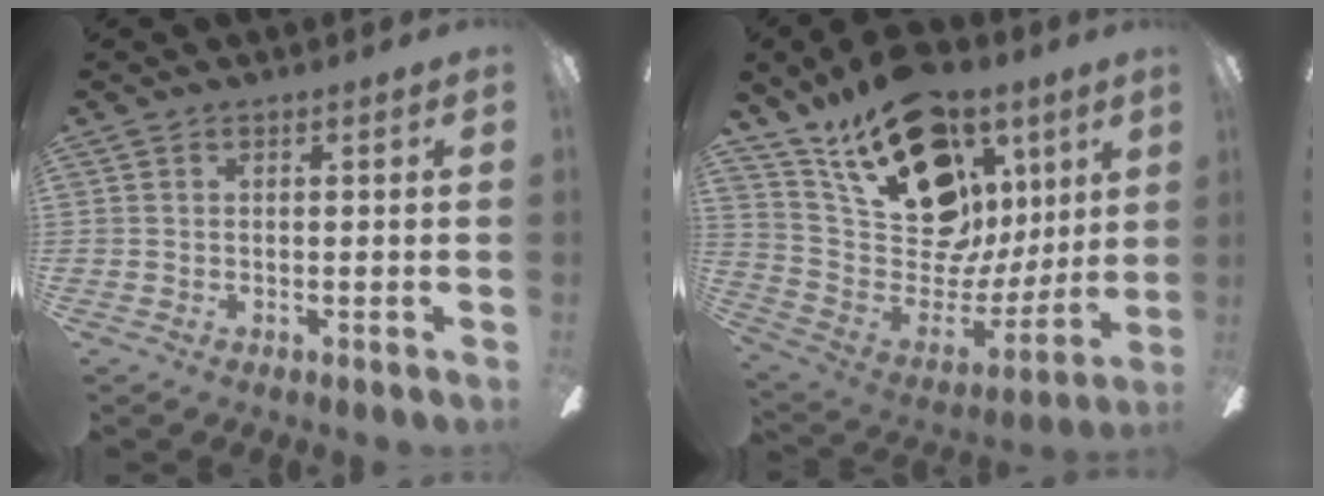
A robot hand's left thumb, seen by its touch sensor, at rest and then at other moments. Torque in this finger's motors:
{"motor_torque": [2.49, 2.52, 1.31, -1.46, 0.09]}